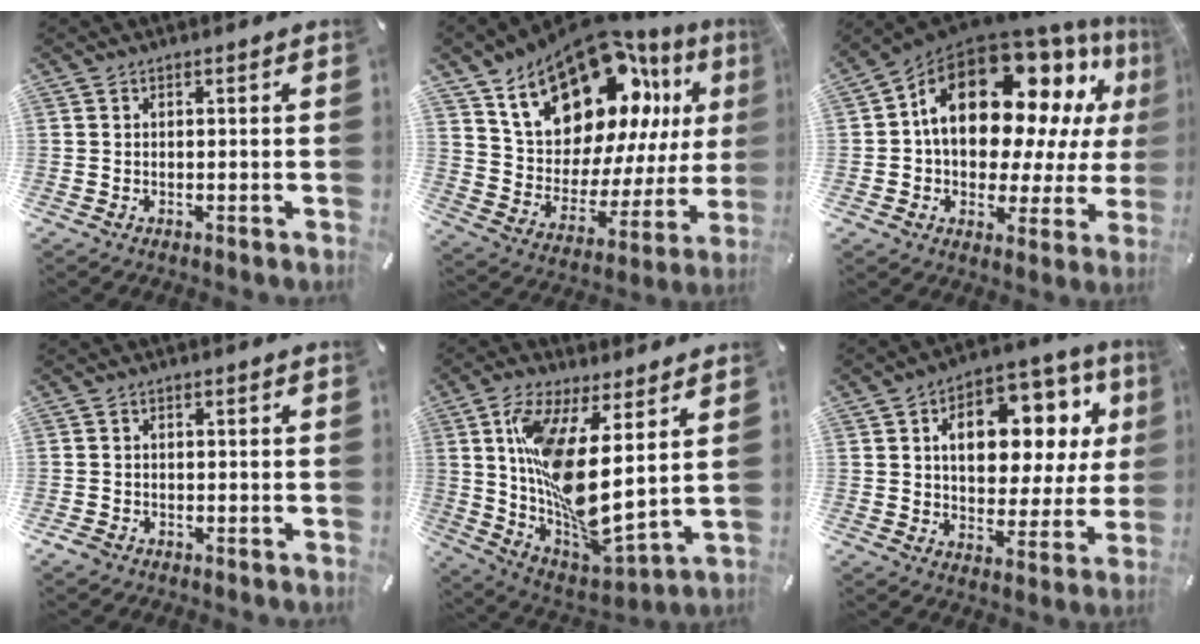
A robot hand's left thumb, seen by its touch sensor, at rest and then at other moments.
{"total": 22.3, "force": [14.1, 12.7, 11.7], "torque": [-0.172, -0.096, 0.250]}
{"total": 20.5, "force": [8.1, 12.9, 13.7], "torque": [-0.226, -0.058, 0.136]}
{"total": 1.8, "force": [-1.1, 1.2, 0.6], "torque": [-0.010, 0.006, -0.023]}
{"total": 15.7, "force": [4.7, 4.7, 14.2], "torque": [-0.297, -0.064, 0.077]}
{"total": 16.4, "force": [5.4, 10.5, 11.3], "torque": [-0.159, -0.022, 0.091]}